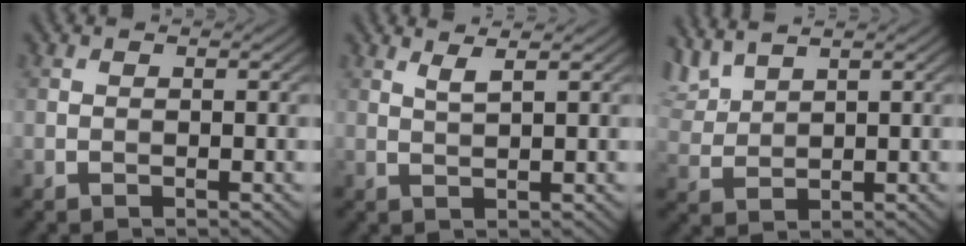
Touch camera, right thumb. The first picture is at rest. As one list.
[{"total": 2.0, "force": [1.4, 0.2, 1.4], "torque": [-0.031, 0.005, 0.028]}, {"total": 4.4, "force": [3.7, 1.0, 2.2], "torque": [-0.064, 0.012, 0.083]}]